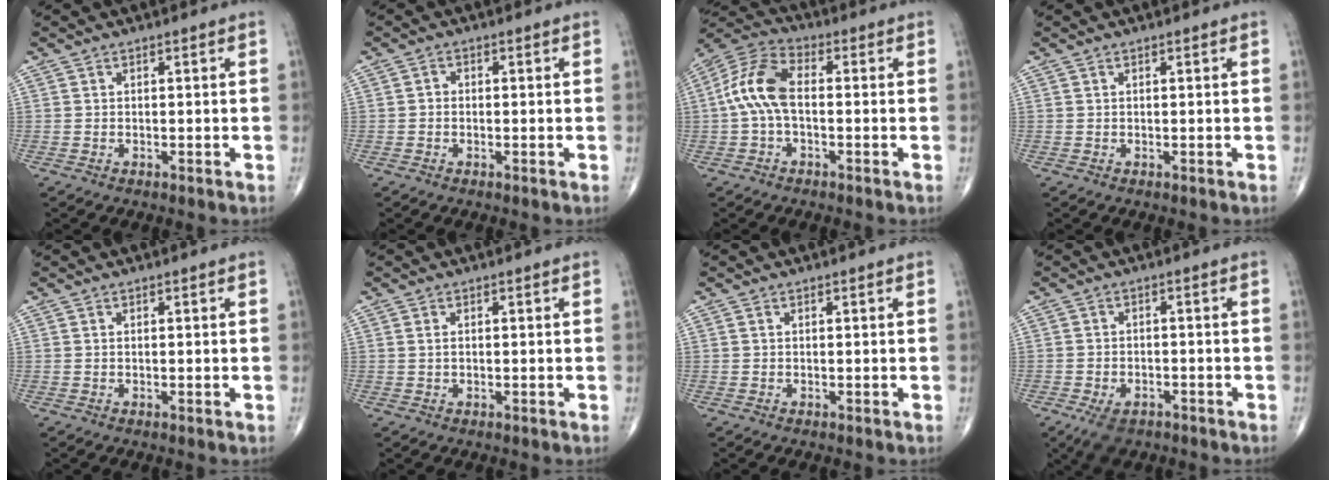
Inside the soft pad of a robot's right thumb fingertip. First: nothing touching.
{"total": 1.1, "force": [-0.4, 0.9, 0.5], "torque": [-0.002, 0.003, -0.010]}
{"total": 10.1, "force": [-0.5, 5.4, 8.6], "torque": [-0.182, 0.031, -0.019]}
{"total": 0.0}
{"total": 0.0}
{"total": 0.8, "force": [0.2, 0.4, 0.7], "torque": [-0.015, 0.001, 0.003]}
{"total": 0.0}
{"total": 5.2, "force": [-3.3, 3.0, 2.7], "torque": [-0.048, 0.007, -0.053]}